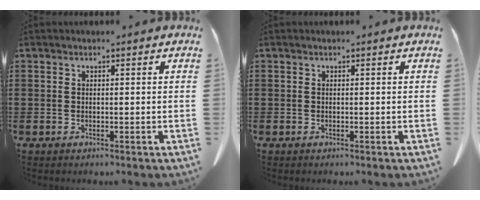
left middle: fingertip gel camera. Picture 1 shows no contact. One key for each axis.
{"total": 0.0}